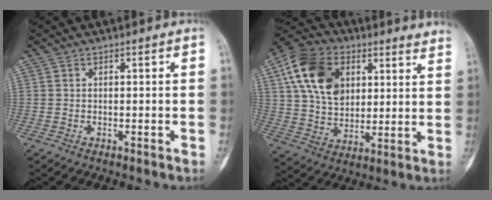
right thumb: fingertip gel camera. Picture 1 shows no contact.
{"total": 19.3, "force": [8.9, 12.4, 11.8], "torque": [-0.173, -0.007, 0.148]}